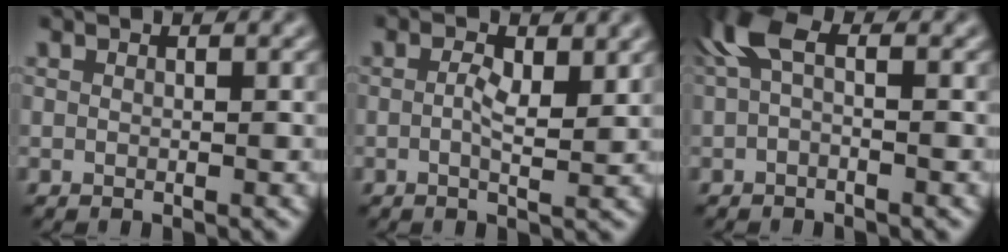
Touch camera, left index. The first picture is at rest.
{"total": 2.2, "force": [0.5, 0.8, 2.0], "torque": [-0.041, -0.002, 0.007]}
{"total": 3.2, "force": [0.3, 1.3, 2.8], "torque": [-0.062, 0.011, -0.005]}